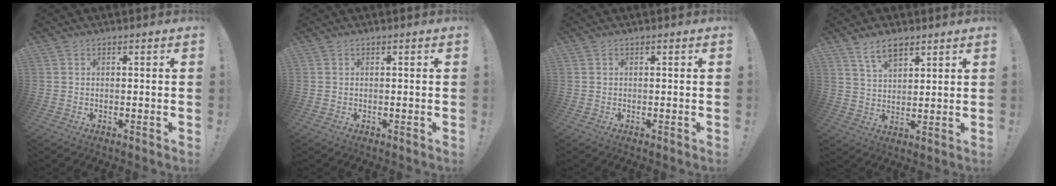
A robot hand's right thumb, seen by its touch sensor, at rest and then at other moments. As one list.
[{"total": 0.0}, {"total": 0.0}, {"total": 7.3, "force": [5.1, 3.4, 4.0], "torque": [-0.076, -0.016, 0.095]}]